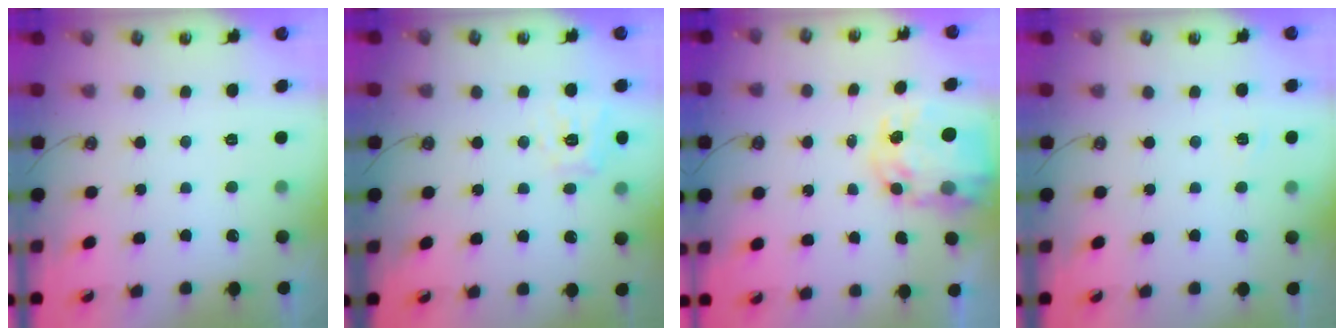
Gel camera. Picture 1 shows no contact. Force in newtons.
{"total": 10.4, "press": 10.4, "slide": 1.1}
{"total": 8.5, "press": 8.5, "slide": 0.8}
{"total": 3.0, "press": 2.9, "slide": 0.4}